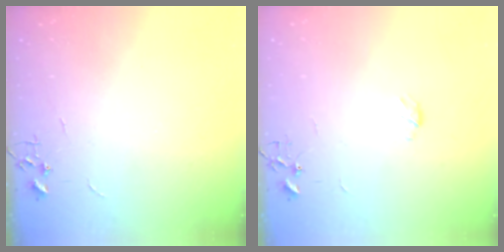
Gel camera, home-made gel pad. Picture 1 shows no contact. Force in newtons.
{"total": 2.9, "press": 2.9, "slide": 0.4}